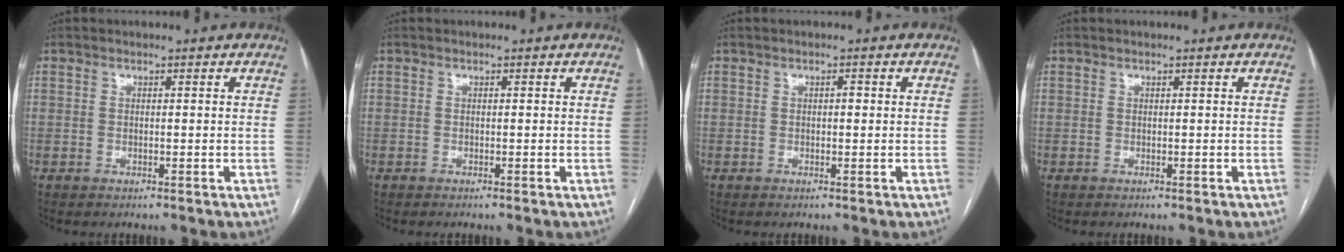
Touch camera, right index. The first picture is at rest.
{"total": 0.0}
{"total": 0.7, "force": [0.0, 0.3, 0.7], "torque": [-0.009, 0.002, -0.001]}
{"total": 0.0}